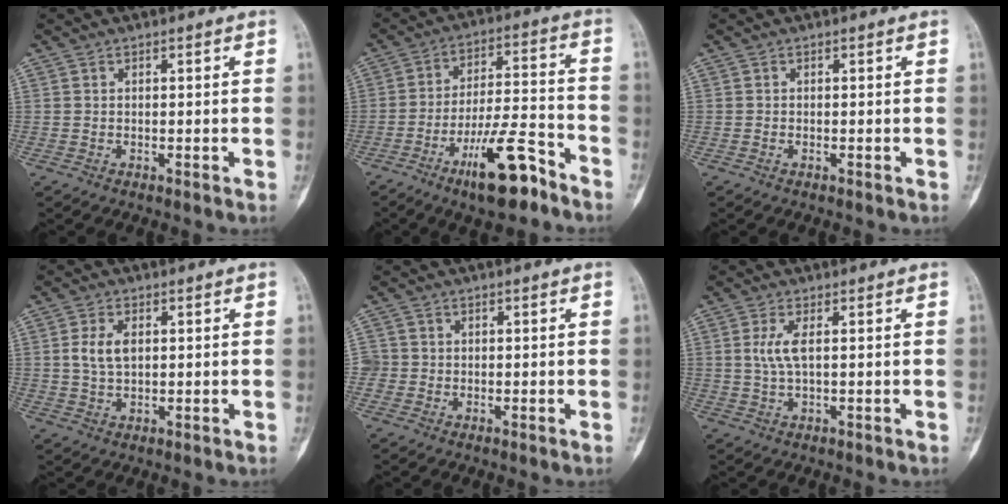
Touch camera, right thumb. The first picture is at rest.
{"total": 13.6, "force": [-8.6, 3.7, 9.9], "torque": [-0.166, 0.066, -0.143]}
{"total": 0.0}
{"total": 4.8, "force": [0.9, 2.9, 3.8], "torque": [-0.077, 0.000, 0.017]}
{"total": 2.4, "force": [-0.1, 2.4, 0.2], "torque": [0.011, 0.006, -0.003]}
{"total": 3.8, "force": [0.7, 1.1, 3.6], "torque": [-0.092, 0.001, 0.017]}